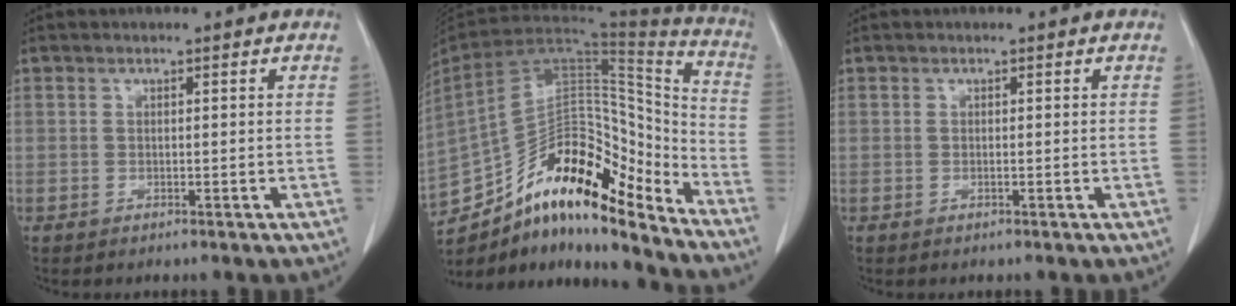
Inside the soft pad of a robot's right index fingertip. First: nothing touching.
{"total": 26.4, "force": [-18.7, 8.6, 16.5], "torque": [-0.328, 0.014, -0.310]}
{"total": 0.0}